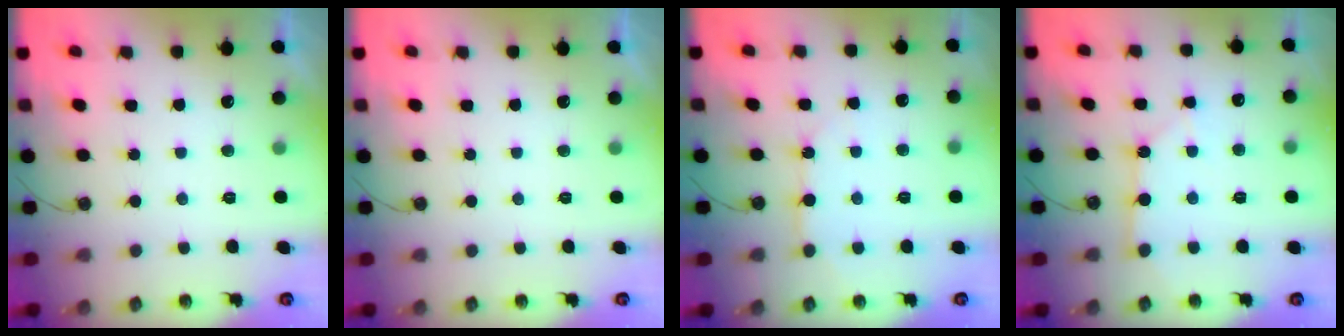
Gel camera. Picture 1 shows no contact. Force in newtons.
{"total": 0.0}
{"total": 6.0, "press": 6.0, "slide": 0.5}
{"total": 2.6, "press": 2.6, "slide": 0.3}